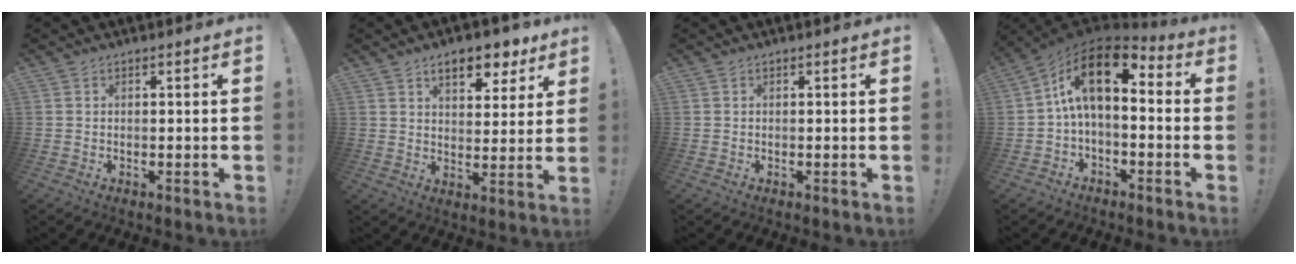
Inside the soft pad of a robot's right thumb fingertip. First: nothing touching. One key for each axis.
{"total": 10.3, "fx": 6.2, "fy": 5.1, "fz": 6.5, "tx": -0.082, "ty": -0.030, "tz": 0.107}
{"total": 0.0}
{"total": 13.9, "fx": 3.7, "fy": 6.7, "fz": 11.6, "tx": -0.199, "ty": -0.010, "tz": 0.067}